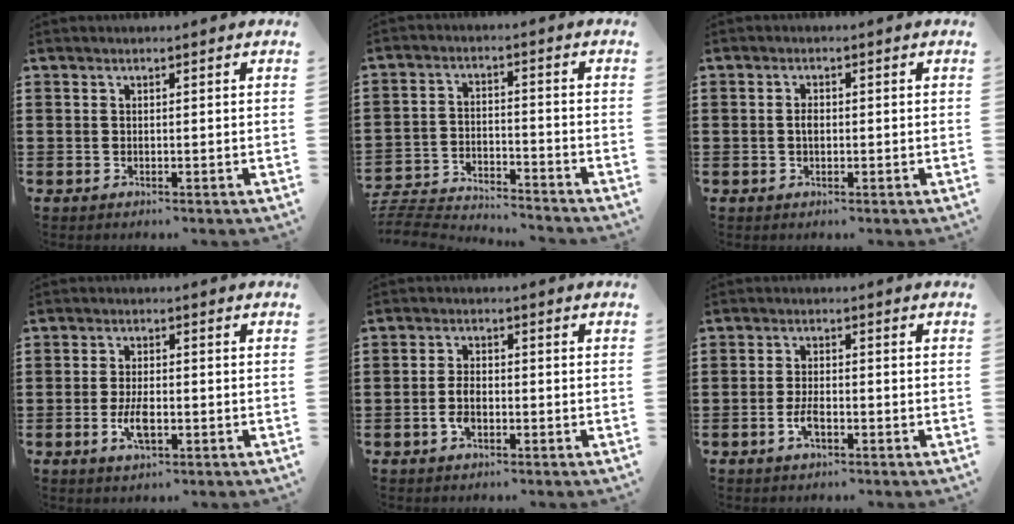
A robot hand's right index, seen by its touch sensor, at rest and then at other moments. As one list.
[{"total": 5.0, "force": [-4.9, 0.4, 0.6], "torque": [-0.024, 0.001, -0.104]}, {"total": 1.7, "force": [-0.1, 0.8, 1.5], "torque": [-0.029, 0.004, -0.004]}, {"total": 4.2, "force": [-1.2, 1.6, 3.7], "torque": [-0.079, -0.003, -0.023]}, {"total": 3.2, "force": [-1.1, 1.6, 2.6], "torque": [-0.063, -0.005, -0.023]}, {"total": 3.3, "force": [-1.3, 1.2, 2.7], "torque": [-0.065, -0.006, -0.026]}]